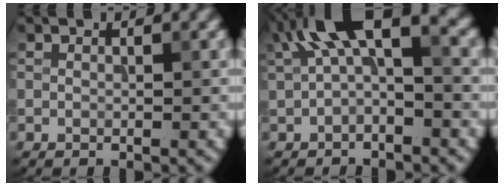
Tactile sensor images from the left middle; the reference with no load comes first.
{"total": 7.5, "force": [2.4, 3.1, 6.5], "torque": [-0.112, 0.020, 0.029]}